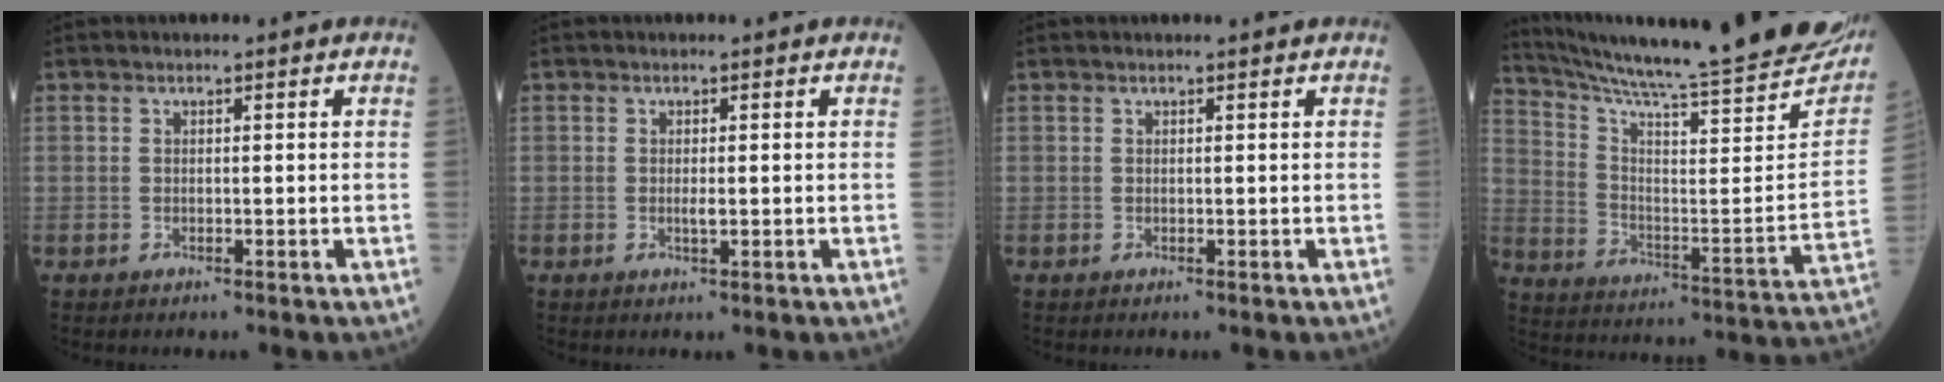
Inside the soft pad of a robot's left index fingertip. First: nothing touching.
{"total": 0.9, "force": [0.1, 0.1, 0.9], "torque": [-0.022, -0.003, 0.003]}
{"total": 1.5, "force": [1.3, -0.1, 0.5], "torque": [-0.007, 0.010, 0.020]}
{"total": 29.2, "force": [25.8, 0.7, 13.8], "torque": [-0.228, -0.108, 0.350]}